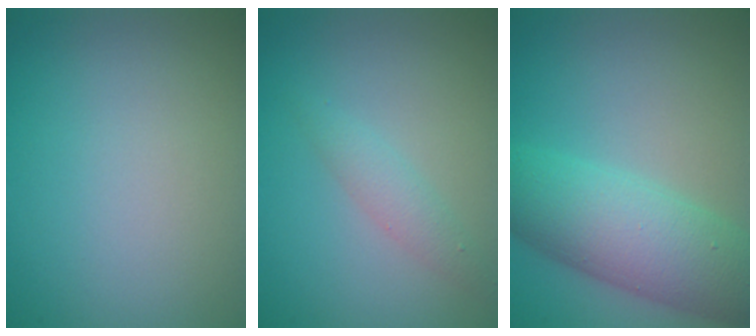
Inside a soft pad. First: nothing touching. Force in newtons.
{"total": 1.6, "press": 1.6, "slide": 0.1}
{"total": 7.5, "press": 7.5, "slide": 0.1}